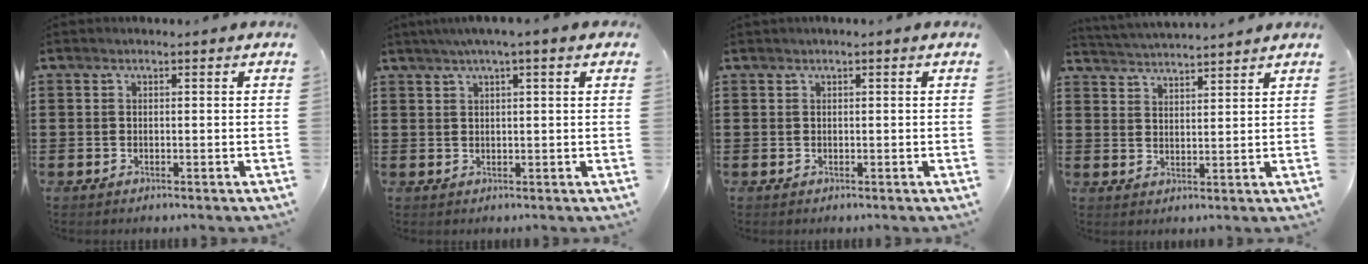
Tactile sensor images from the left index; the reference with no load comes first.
{"total": 3.1, "force": [1.8, -0.1, 2.5], "torque": [-0.051, 0.006, 0.032]}
{"total": 0.0}
{"total": 3.0, "force": [3.0, -0.4, -0.2], "torque": [-0.009, -0.018, 0.053]}